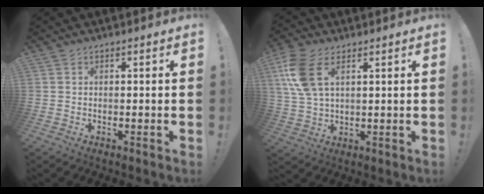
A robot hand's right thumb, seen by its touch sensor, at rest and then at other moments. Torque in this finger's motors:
{"motor_torque": [0.70, 0.71, 0.35, -0.10, 0.23]}